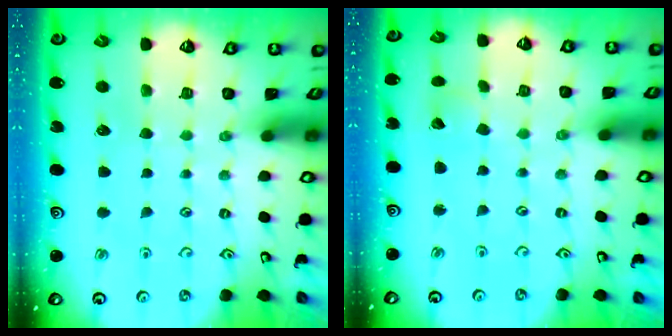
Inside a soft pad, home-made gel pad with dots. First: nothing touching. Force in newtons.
{"total": 2.7, "press": 2.7, "slide": 0.3}